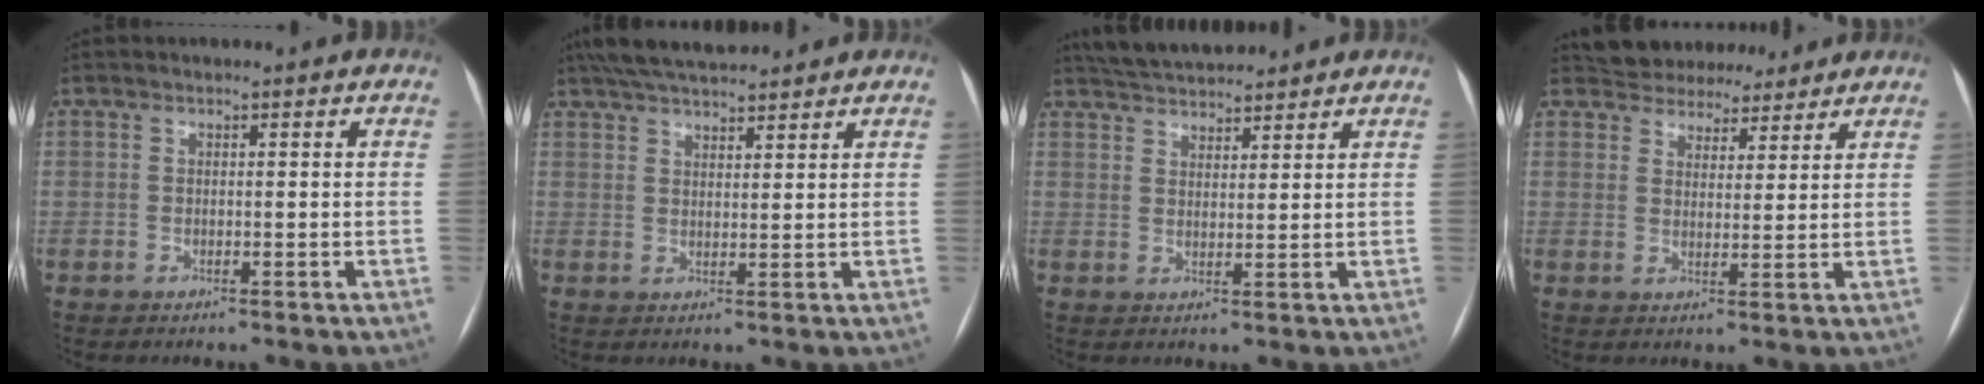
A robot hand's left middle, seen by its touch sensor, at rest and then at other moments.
{"total": 10.5, "force": [9.1, 2.0, 4.7], "torque": [-0.079, 0.034, 0.147]}
{"total": 8.9, "force": [8.2, 1.8, 2.9], "torque": [-0.053, 0.027, 0.135]}
{"total": 9.6, "force": [8.7, 3.8, 1.7], "torque": [-0.015, 0.019, 0.122]}